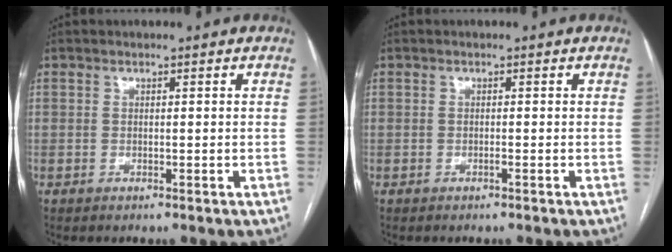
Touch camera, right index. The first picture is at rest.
{"total": 0.0}